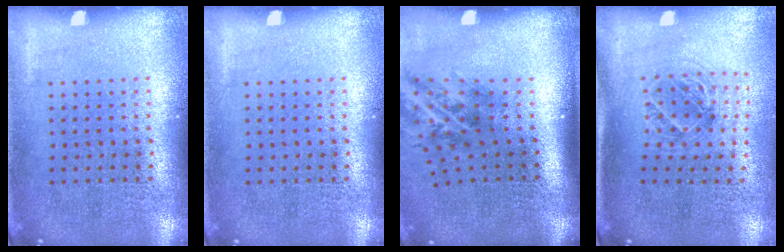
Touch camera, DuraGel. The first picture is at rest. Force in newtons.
{"total": 0.0}
{"total": 1.9, "press": 1.1, "slide": 1.5}
{"total": 1.1, "press": 1.1, "slide": 0.3}